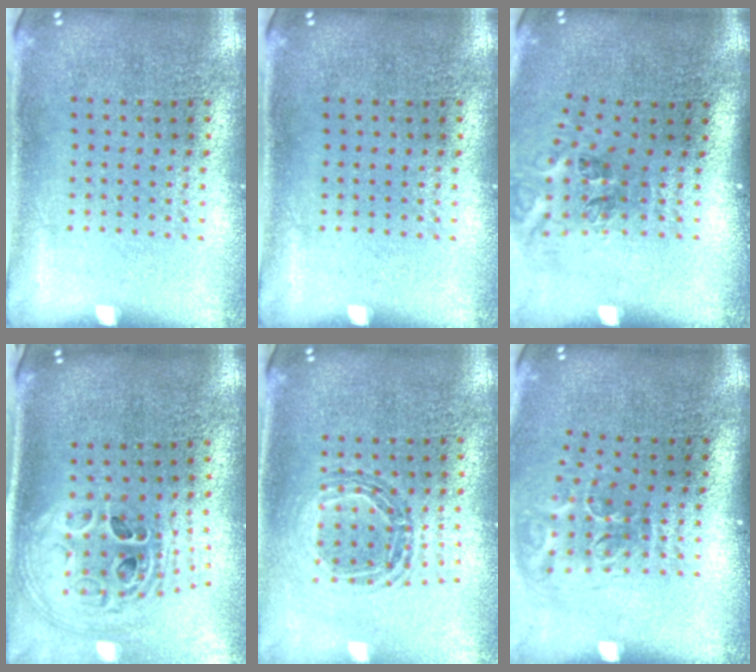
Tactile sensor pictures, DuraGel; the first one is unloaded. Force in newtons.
{"total": 0.0}
{"total": 1.5, "press": 1.0, "slide": 1.0}
{"total": 1.9, "press": 1.6, "slide": 1.1}
{"total": 0.9, "press": 0.9, "slide": 0.0}
{"total": 2.0, "press": 1.2, "slide": 1.6}